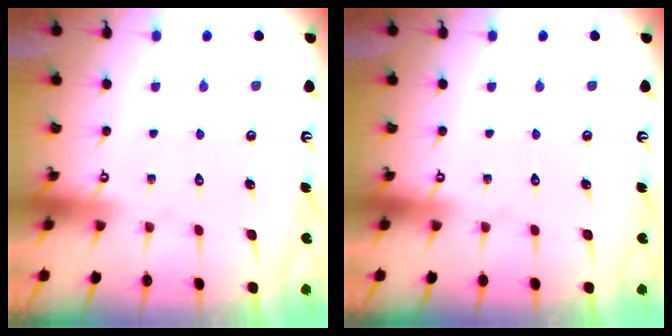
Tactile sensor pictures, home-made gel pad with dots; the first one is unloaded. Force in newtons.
{"total": 0.0}